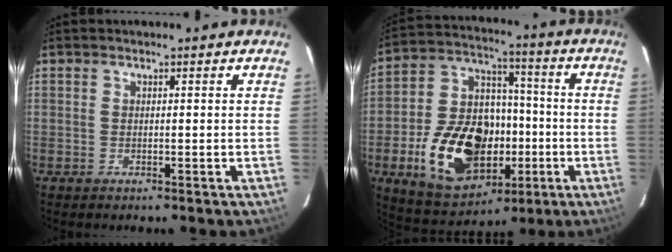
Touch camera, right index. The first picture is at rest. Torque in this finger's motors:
{"motor_torque": [1.30, -0.84, 0.96, 0.18]}